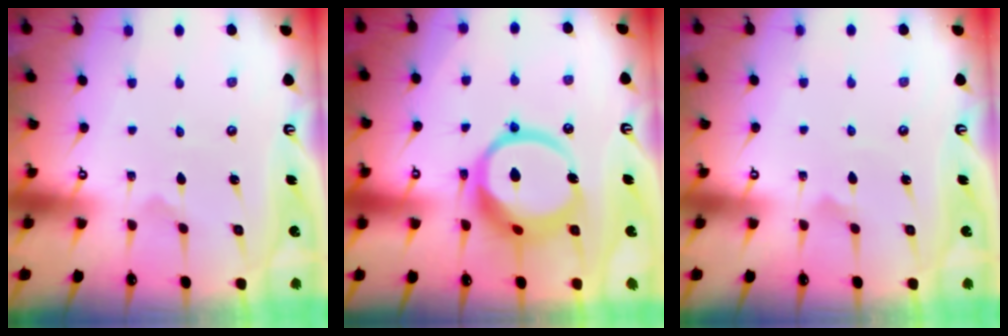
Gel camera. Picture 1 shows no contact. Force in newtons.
{"total": 16.6, "press": 16.5, "slide": 1.9}
{"total": 2.9, "press": 2.9, "slide": 0.2}